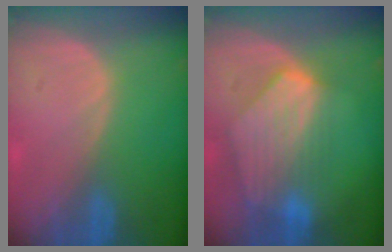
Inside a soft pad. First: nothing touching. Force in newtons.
{"total": 8.6, "press": 7.7, "slide": 3.8}